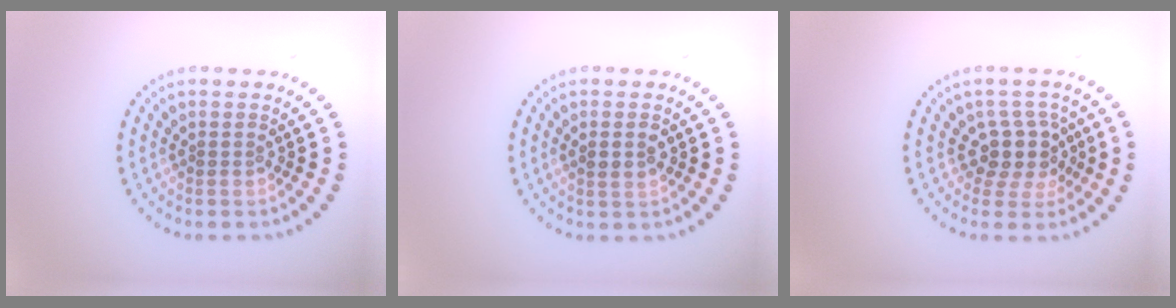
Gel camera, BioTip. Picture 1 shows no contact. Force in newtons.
{"total": 1.6, "press": 1.5, "slide": 0.4}
{"total": 3.2, "press": 2.5, "slide": 1.9}